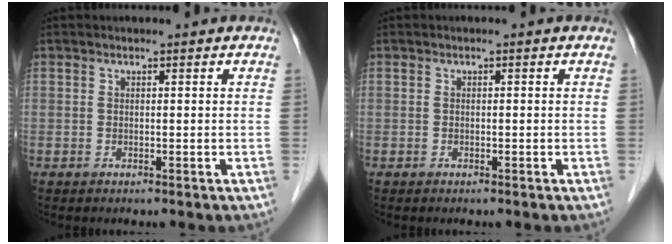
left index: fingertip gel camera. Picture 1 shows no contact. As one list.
[{"total": 0.0}]